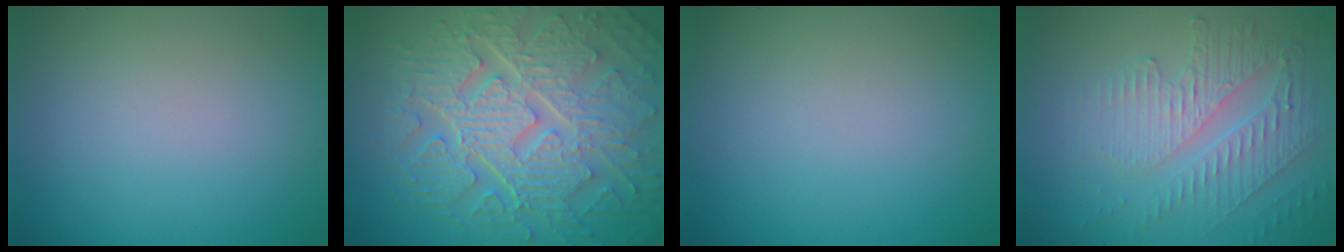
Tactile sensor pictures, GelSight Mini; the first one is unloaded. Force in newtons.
{"total": 10.6, "press": 7.0, "slide": 7.9}
{"total": 0.0}
{"total": 5.6, "press": 3.6, "slide": 4.3}